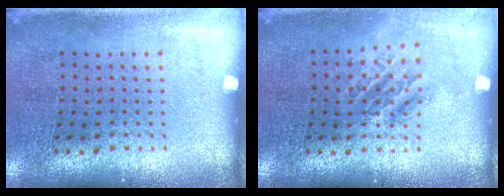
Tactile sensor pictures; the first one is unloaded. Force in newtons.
{"total": 1.0, "press": 1.0, "slide": 0.4}